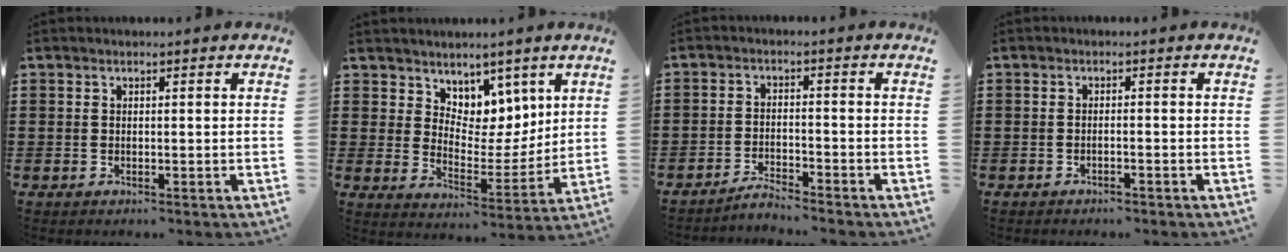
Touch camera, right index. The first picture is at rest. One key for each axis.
{"total": 7.0, "fx": 5.3, "fy": 4.6, "fz": 0.1, "tx": -0.029, "ty": -0.043, "tz": 0.100}
{"total": 3.0, "fx": -3.0, "fy": 0.0, "fz": 0.2, "tx": -0.008, "ty": 0.003, "tz": -0.062}
{"total": 0.9, "fx": -0.8, "fy": -0.1, "fz": 0.4, "tx": -0.011, "ty": -0.004, "tz": -0.014}